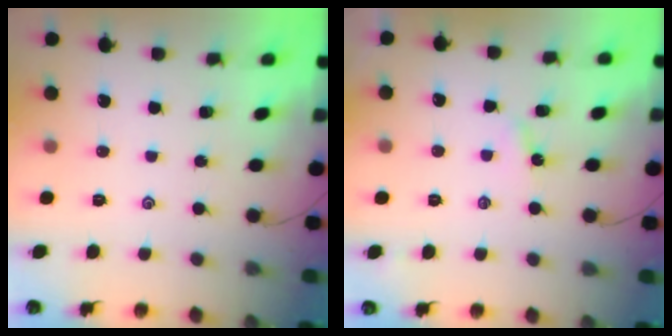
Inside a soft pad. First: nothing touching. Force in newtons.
{"total": 3.4, "press": 3.4, "slide": 0.5}